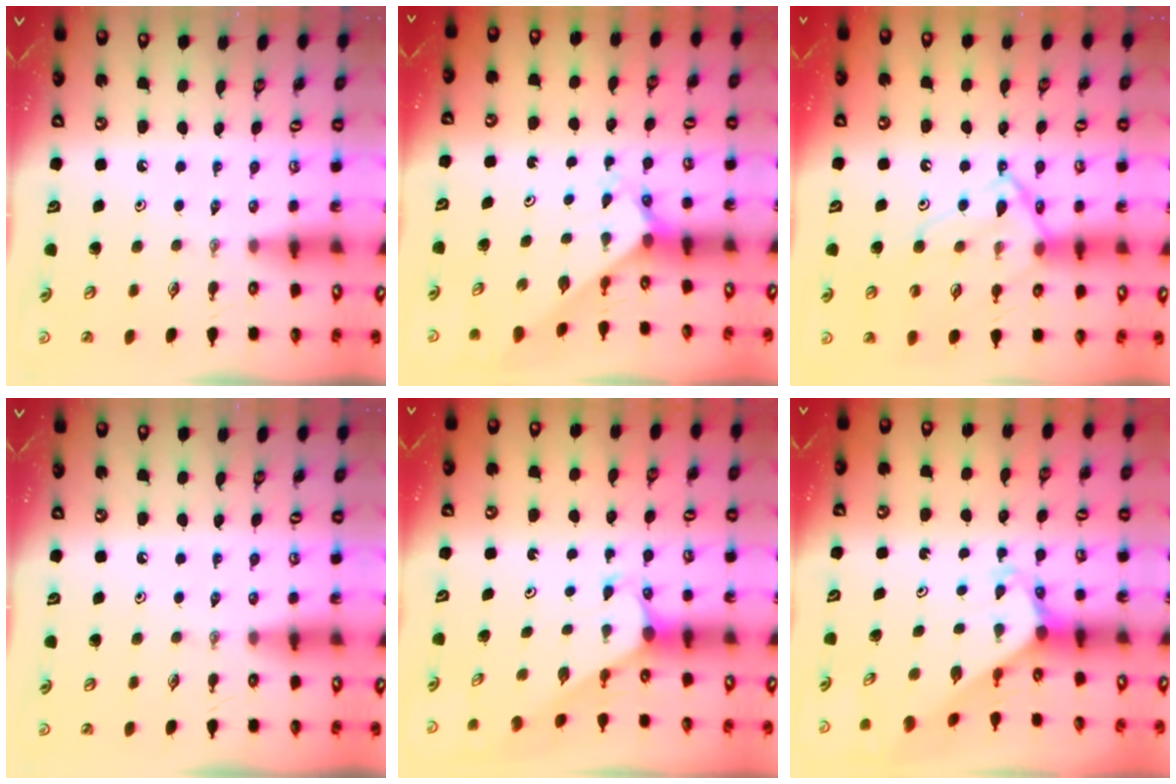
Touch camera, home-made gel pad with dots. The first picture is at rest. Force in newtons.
{"total": 2.5, "press": 2.5, "slide": 0.3}
{"total": 14.7, "press": 14.6, "slide": 1.1}
{"total": 0.0}
{"total": 2.6, "press": 2.6, "slide": 0.1}
{"total": 2.4, "press": 2.4, "slide": 0.2}